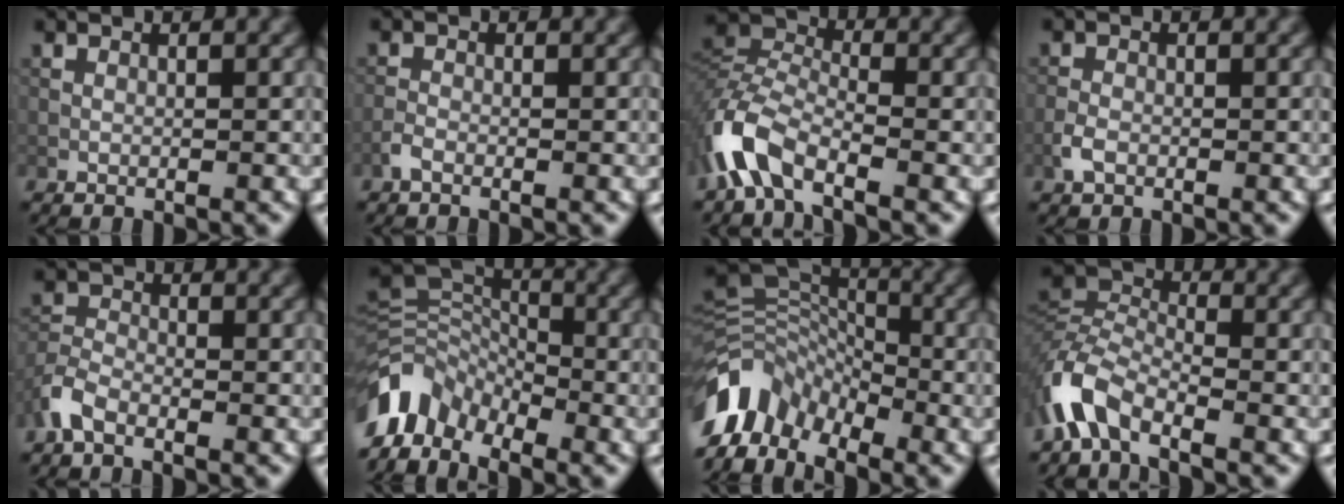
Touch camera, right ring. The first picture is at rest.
{"total": 1.1, "force": [-0.8, 0.5, 0.6], "torque": [-0.013, 0.002, -0.021]}
{"total": 6.7, "force": [-4.0, 3.2, 4.2], "torque": [-0.091, 0.002, -0.097]}
{"total": 1.5, "force": [-0.8, 1.0, 0.9], "torque": [-0.018, 0.002, -0.018]}
{"total": 3.0, "force": [-2.1, 1.4, 1.7], "torque": [-0.038, 0.003, -0.056]}
{"total": 7.1, "force": [-4.8, 4.1, 3.3], "torque": [-0.065, -0.005, -0.105]}
{"total": 9.4, "force": [-5.3, 5.8, 5.1], "torque": [-0.103, -0.006, -0.113]}
{"total": 5.9, "force": [-3.7, 2.9, 3.7], "torque": [-0.079, 0.003, -0.094]}